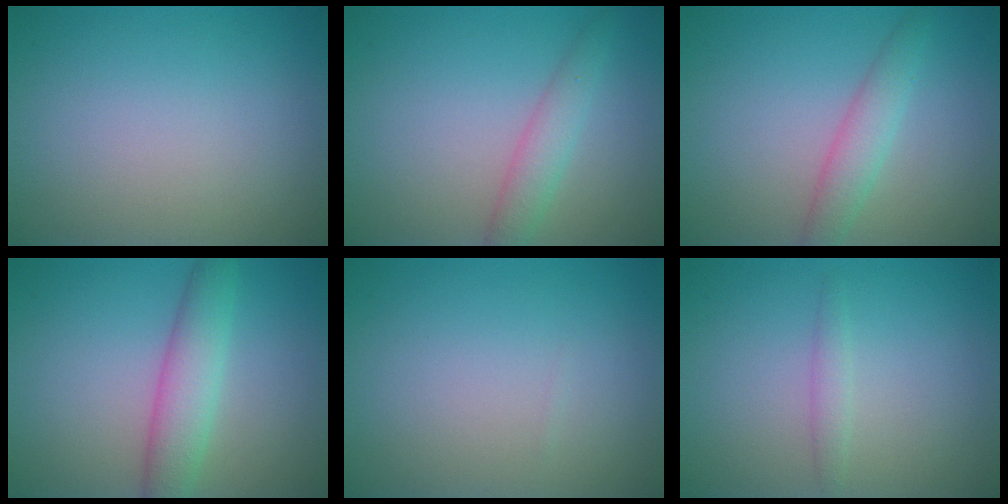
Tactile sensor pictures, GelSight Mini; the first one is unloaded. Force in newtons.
{"total": 2.5, "press": 2.5, "slide": 0.1}
{"total": 2.7, "press": 2.7, "slide": 0.0}
{"total": 4.1, "press": 4.1, "slide": 0.1}
{"total": 0.0}
{"total": 1.1, "press": 1.1, "slide": 0.0}